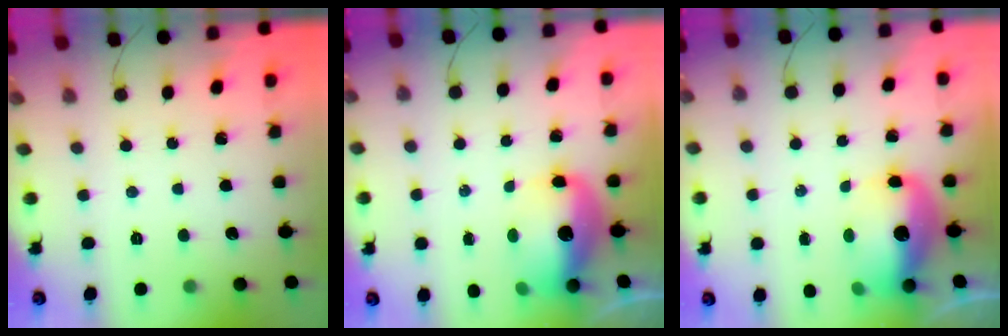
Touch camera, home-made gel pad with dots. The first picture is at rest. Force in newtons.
{"total": 12.8, "press": 12.4, "slide": 3.2}
{"total": 12.8, "press": 12.4, "slide": 3.2}